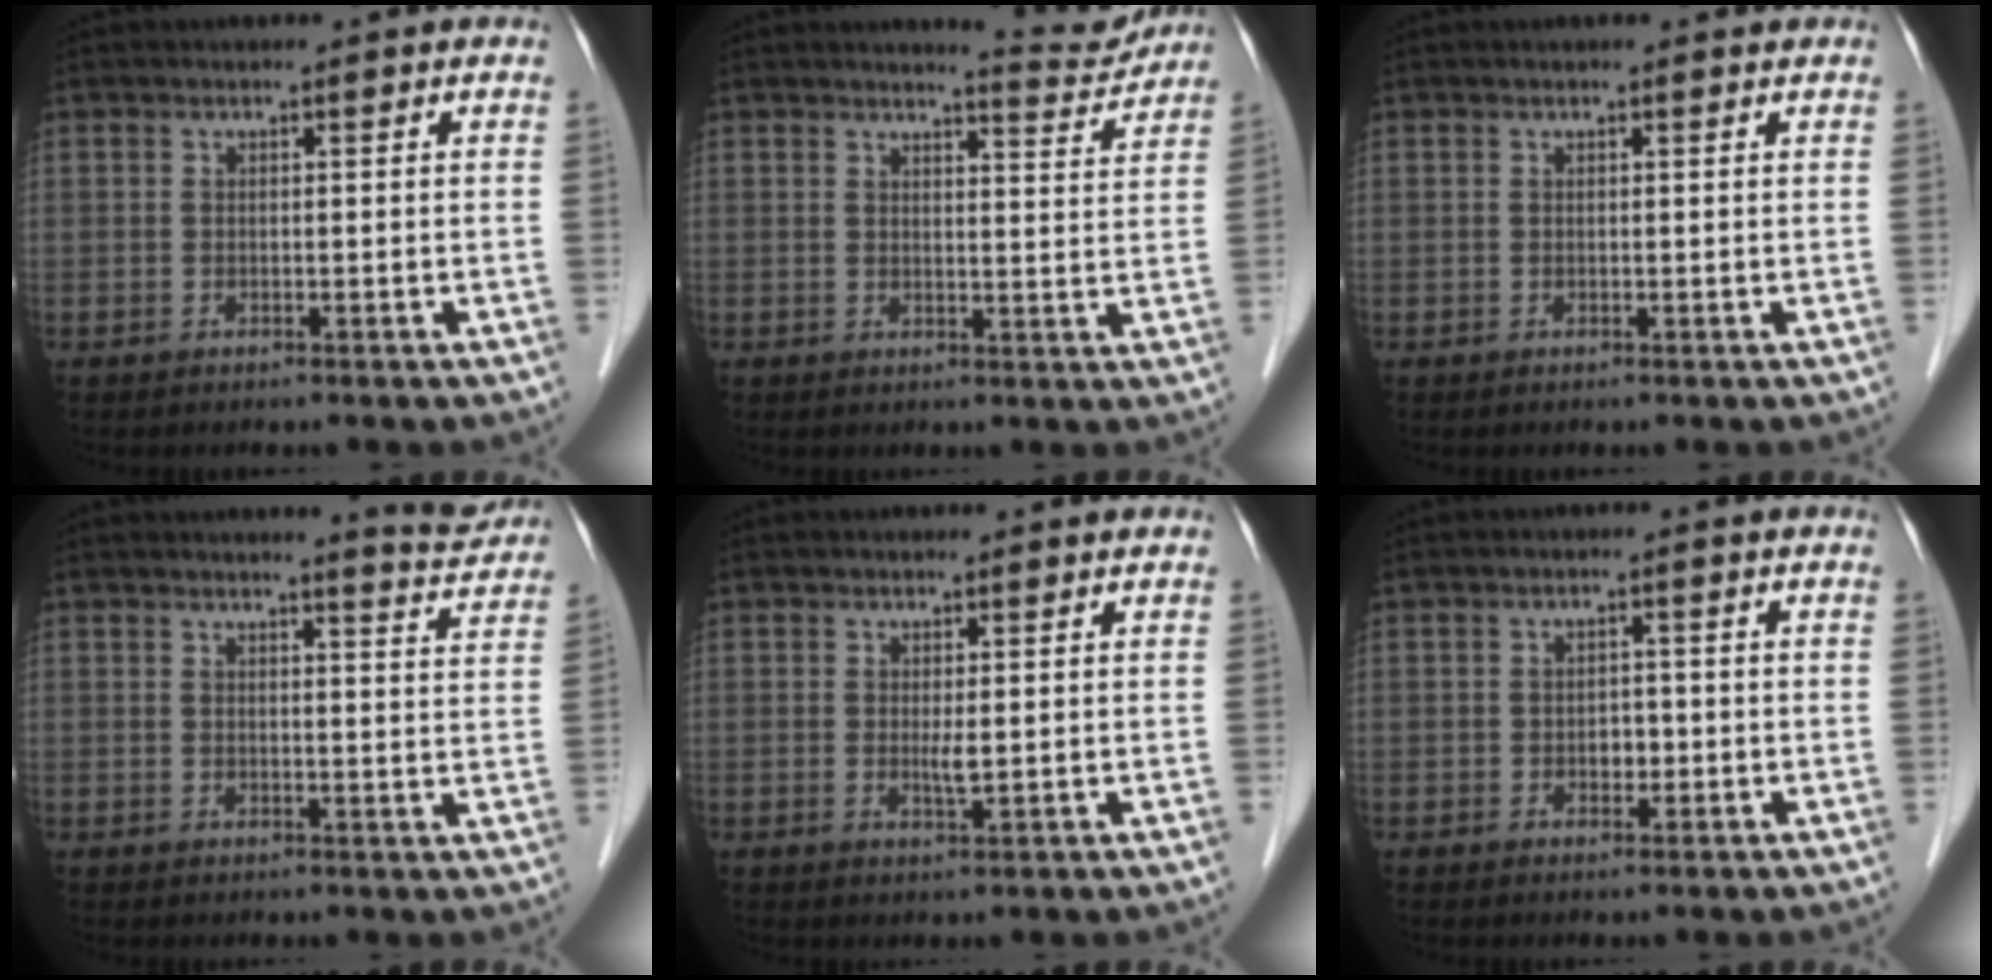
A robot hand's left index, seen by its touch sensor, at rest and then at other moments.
{"total": 4.7, "force": [4.6, -0.1, 0.2], "torque": [-0.014, -0.026, 0.053]}
{"total": 1.0, "force": [0.8, 0.1, 0.5], "torque": [-0.009, 0.006, 0.011]}
{"total": 5.3, "force": [5.2, -0.1, 0.9], "torque": [-0.018, -0.026, 0.049]}
{"total": 1.6, "force": [0.1, 0.2, 1.6], "torque": [-0.033, -0.005, 0.005]}
{"total": 1.9, "force": [-0.6, 1.3, 1.2], "torque": [-0.016, 0.004, -0.006]}